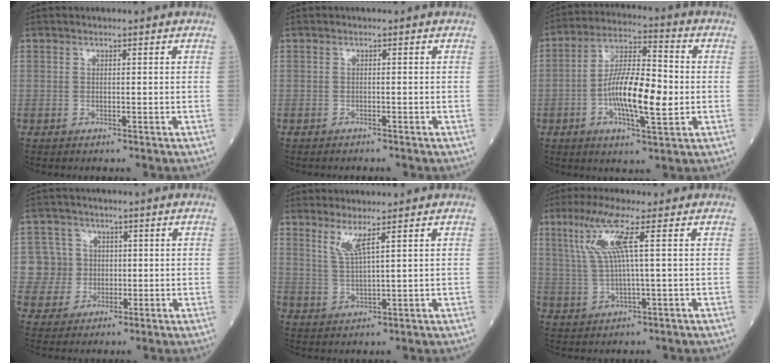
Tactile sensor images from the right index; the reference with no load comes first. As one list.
[{"total": 1.1, "force": [-1.0, 0.0, 0.3], "torque": [-0.007, -0.002, -0.012]}, {"total": 12.5, "force": [-1.9, 3.0, 12.0], "torque": [-0.221, 0.007, -0.036]}, {"total": 5.9, "force": [0.4, 5.9, 0.1], "torque": [0.001, 0.016, 0.012]}, {"total": 3.6, "force": [2.3, -0.3, 2.8], "torque": [-0.062, -0.010, 0.051]}, {"total": 7.3, "force": [2.7, -0.4, 6.8], "torque": [-0.147, 0.010, 0.060]}]